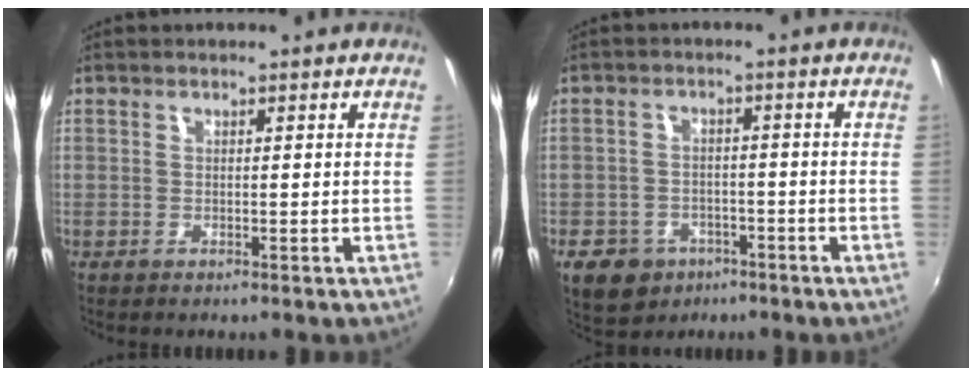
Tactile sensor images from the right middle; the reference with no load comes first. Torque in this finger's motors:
{"motor_torque": [1.02, -1.03, 0.07, 0.08]}